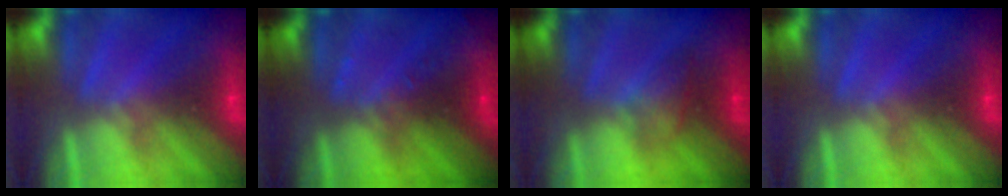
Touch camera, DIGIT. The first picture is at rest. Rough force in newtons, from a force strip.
{"total": 2.7}
{"total": 2.2}
{"total": 0.0}